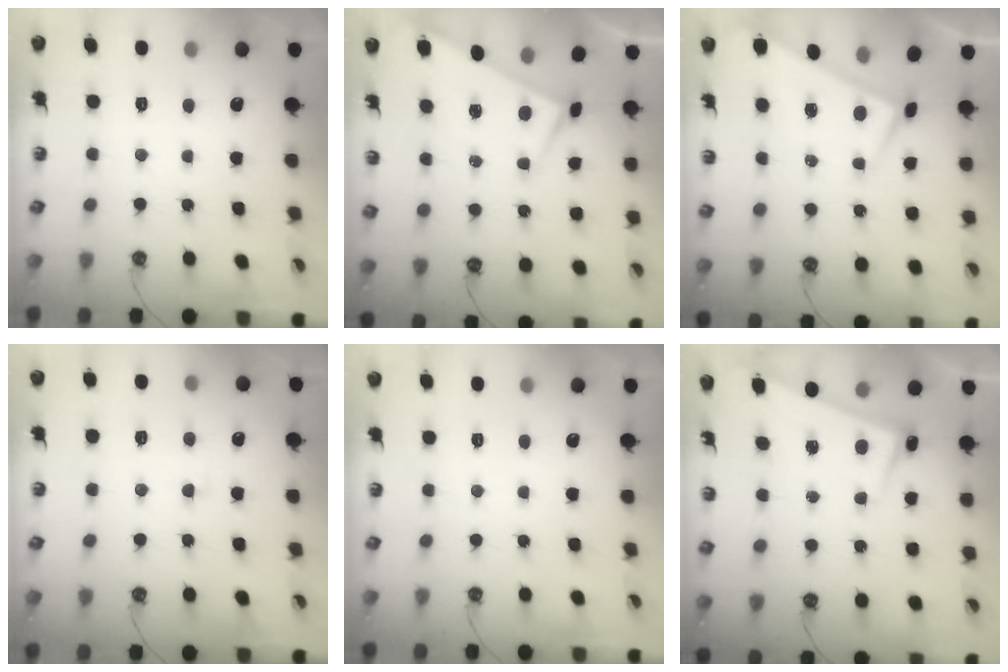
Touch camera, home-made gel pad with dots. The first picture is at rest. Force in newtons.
{"total": 3.9, "press": 3.9, "slide": 0.4}
{"total": 0.0}
{"total": 2.6, "press": 2.5, "slide": 0.9}
{"total": 0.0}
{"total": 2.8, "press": 2.8, "slide": 0.5}